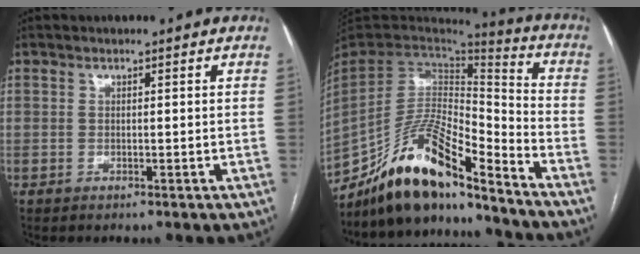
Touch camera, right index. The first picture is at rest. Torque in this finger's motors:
{"motor_torque": [0.83, -1.31, 0.65, 0.21]}